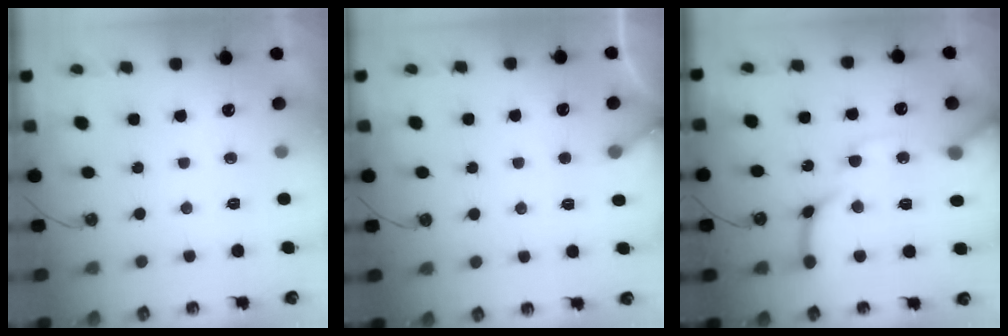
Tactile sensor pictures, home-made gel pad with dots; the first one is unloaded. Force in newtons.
{"total": 5.2, "press": 5.2, "slide": 0.4}
{"total": 15.7, "press": 15.5, "slide": 2.2}